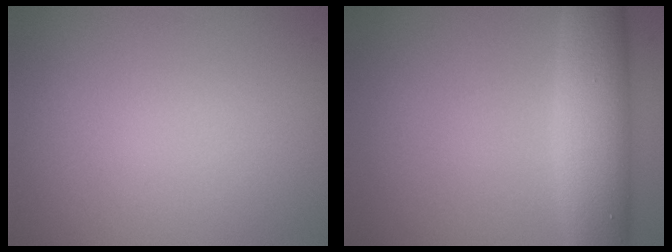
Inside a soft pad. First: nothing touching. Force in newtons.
{"total": 7.3, "press": 7.3, "slide": 0.4}